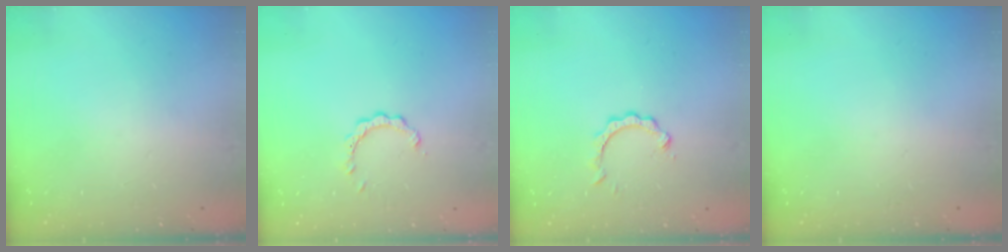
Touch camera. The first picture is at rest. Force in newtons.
{"total": 2.6, "press": 2.6, "slide": 0.2}
{"total": 2.7, "press": 2.6, "slide": 0.3}
{"total": 0.0}